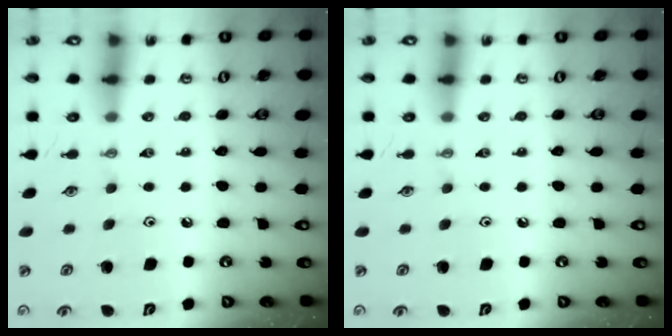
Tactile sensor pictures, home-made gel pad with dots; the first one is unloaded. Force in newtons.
{"total": 0.0}